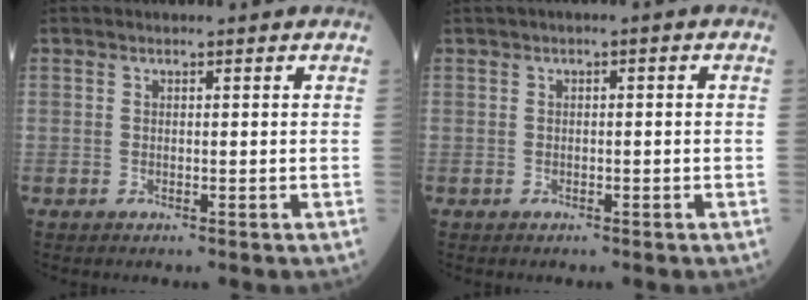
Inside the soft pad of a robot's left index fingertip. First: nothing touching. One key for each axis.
{"total": 1.2, "fx": 0.1, "fy": 0.1, "fz": 1.2, "tx": -0.018, "ty": 0.006, "tz": 0.000}